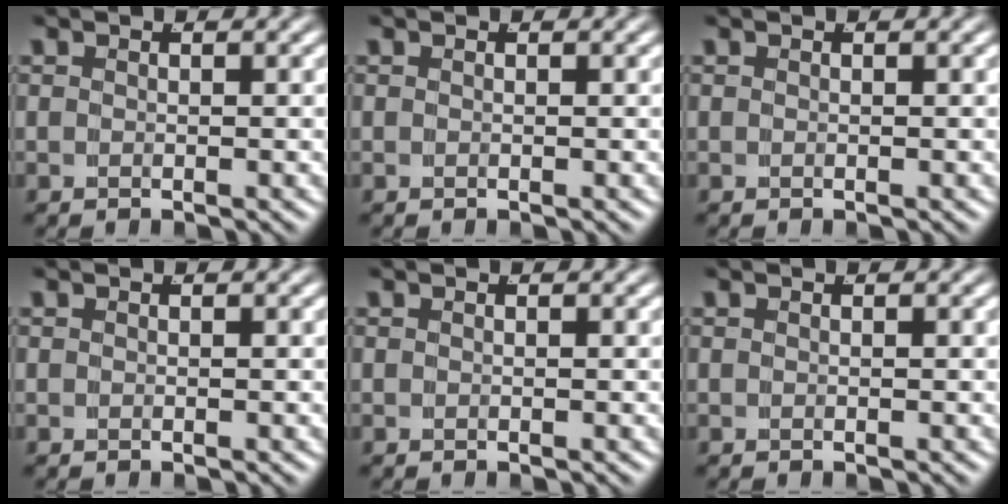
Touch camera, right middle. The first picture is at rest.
{"total": 0.0}
{"total": 0.0}
{"total": 0.0}
{"total": 0.0}
{"total": 0.0}